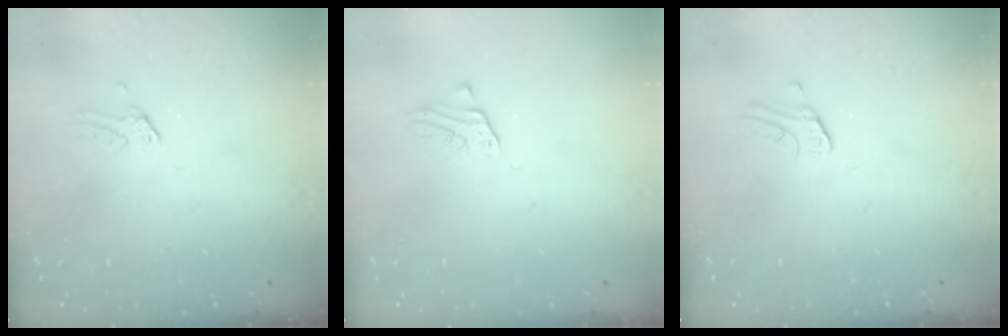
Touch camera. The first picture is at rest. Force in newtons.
{"total": 1.9, "press": 1.9, "slide": 0.1}
{"total": 1.0, "press": 1.0, "slide": 0.1}